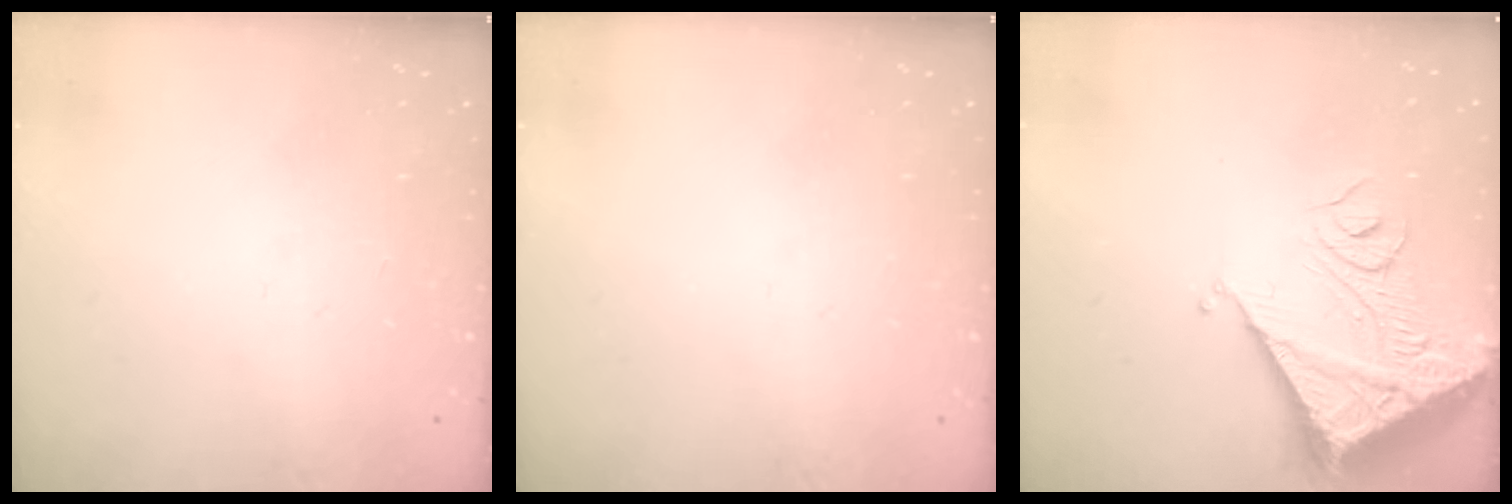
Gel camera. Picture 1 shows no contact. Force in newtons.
{"total": 0.0}
{"total": 13.8, "press": 13.7, "slide": 1.9}